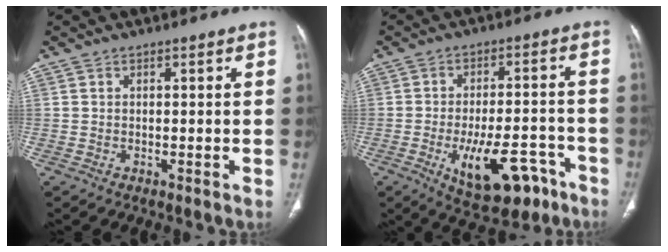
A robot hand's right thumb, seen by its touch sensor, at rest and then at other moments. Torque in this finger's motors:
{"motor_torque": [2.26, 2.75, -0.05, -0.04, 0.33]}